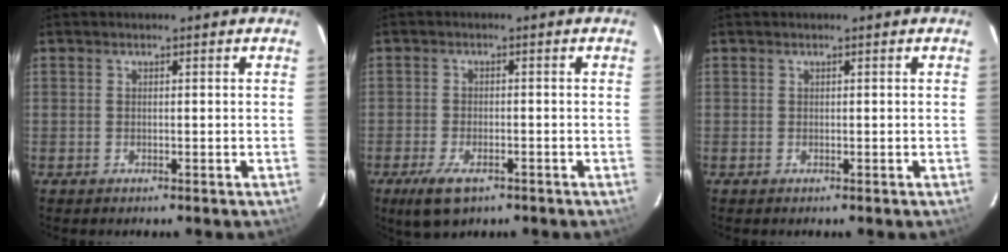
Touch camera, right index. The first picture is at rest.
{"total": 6.9, "force": [-4.3, 3.1, 4.5], "torque": [-0.108, -0.016, -0.072]}
{"total": 0.0}